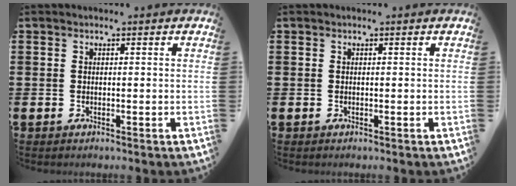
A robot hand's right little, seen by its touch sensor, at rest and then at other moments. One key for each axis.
{"total": 0.0}